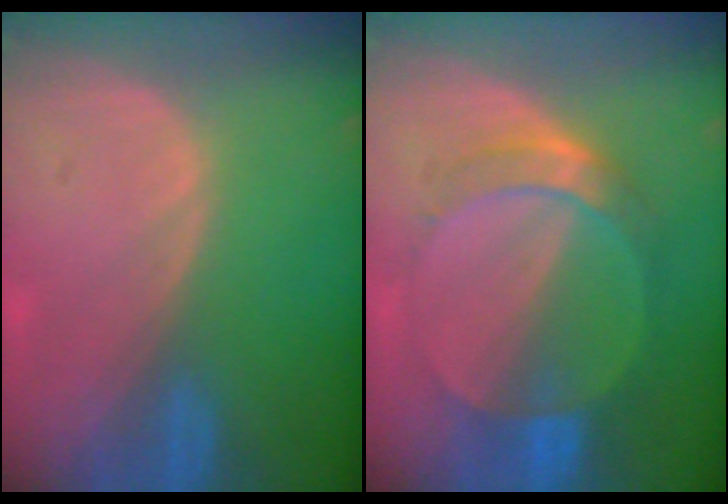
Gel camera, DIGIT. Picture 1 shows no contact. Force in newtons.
{"total": 7.1, "press": 6.3, "slide": 3.2}